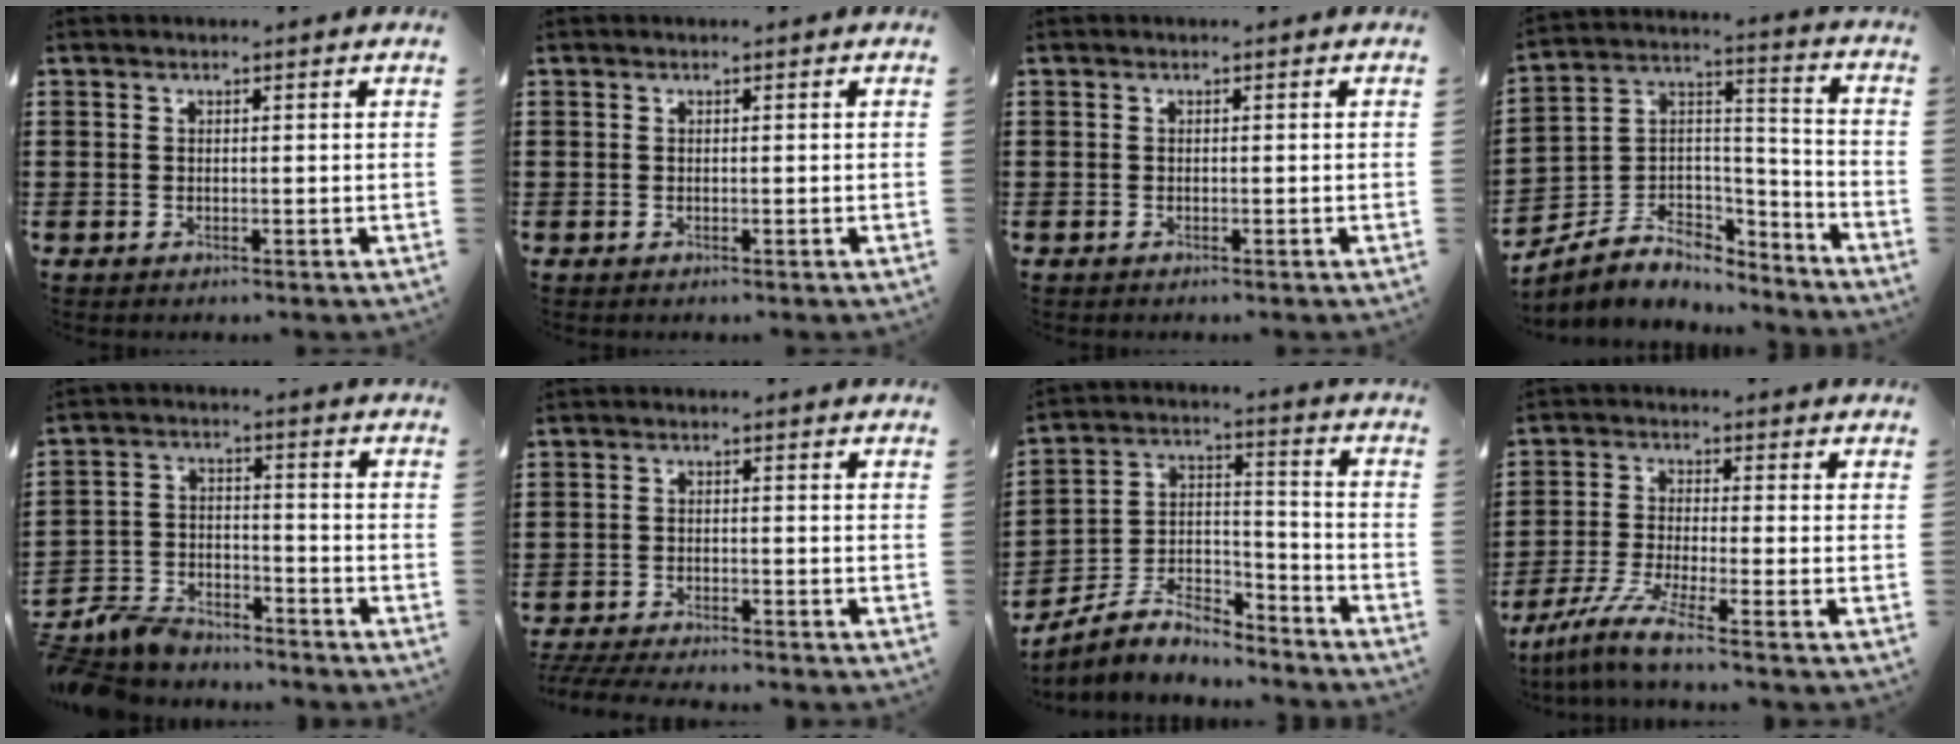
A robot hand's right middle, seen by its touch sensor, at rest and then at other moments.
{"total": 0.0}
{"total": 0.0}
{"total": 5.1, "force": [-3.8, 3.3, 0.6], "torque": [-0.036, -0.014, -0.080]}
{"total": 6.4, "force": [-6.1, 1.7, 1.1], "torque": [-0.044, 0.005, -0.128]}
{"total": 3.5, "force": [-3.4, 0.1, 0.7], "torque": [-0.028, -0.010, -0.073]}
{"total": 6.9, "force": [-6.2, 2.3, 2.0], "torque": [-0.048, 0.007, -0.125]}
{"total": 5.5, "force": [-4.3, 0.0, 3.4], "torque": [-0.086, -0.021, -0.087]}